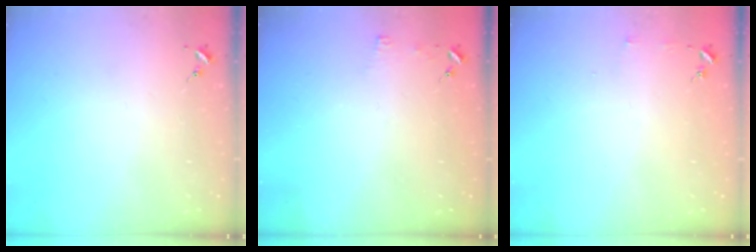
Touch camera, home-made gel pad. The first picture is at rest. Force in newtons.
{"total": 3.4, "press": 3.3, "slide": 0.3}
{"total": 3.0, "press": 3.0, "slide": 0.3}